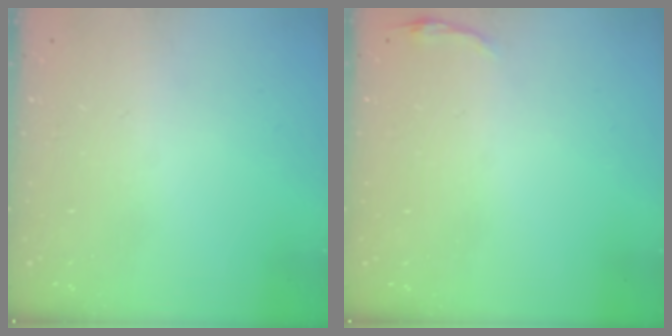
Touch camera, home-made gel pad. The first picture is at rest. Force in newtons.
{"total": 2.8, "press": 2.8, "slide": 0.6}